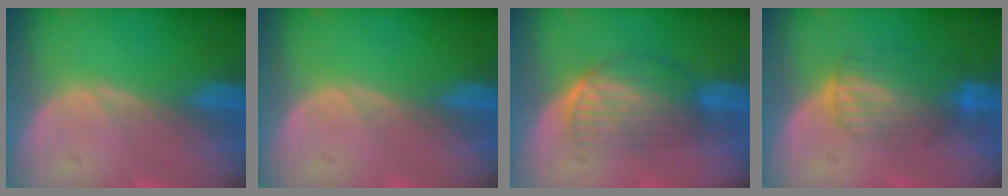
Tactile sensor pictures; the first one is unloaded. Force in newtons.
{"total": 0.0}
{"total": 7.0, "press": 5.9, "slide": 3.7}
{"total": 7.1, "press": 6.0, "slide": 3.9}